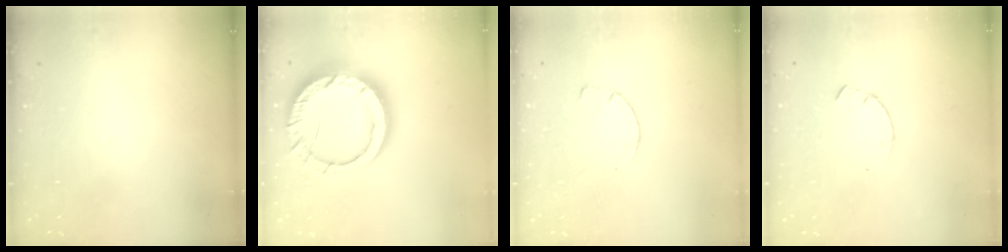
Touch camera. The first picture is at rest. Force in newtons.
{"total": 18.4, "press": 18.3, "slide": 1.7}
{"total": 2.5, "press": 2.5, "slide": 0.3}
{"total": 1.4, "press": 1.4, "slide": 0.2}